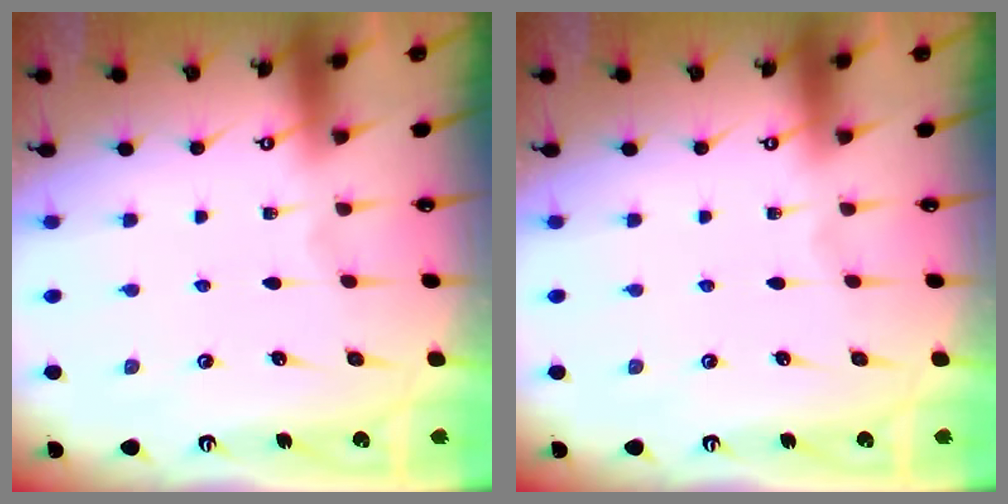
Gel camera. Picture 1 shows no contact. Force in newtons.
{"total": 0.0}